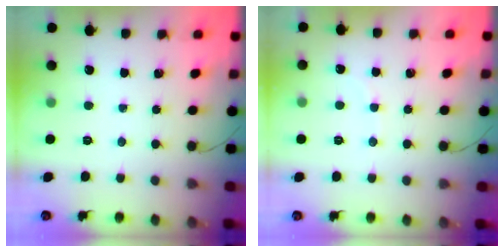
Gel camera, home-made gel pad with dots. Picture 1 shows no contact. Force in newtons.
{"total": 2.8, "press": 2.7, "slide": 0.7}